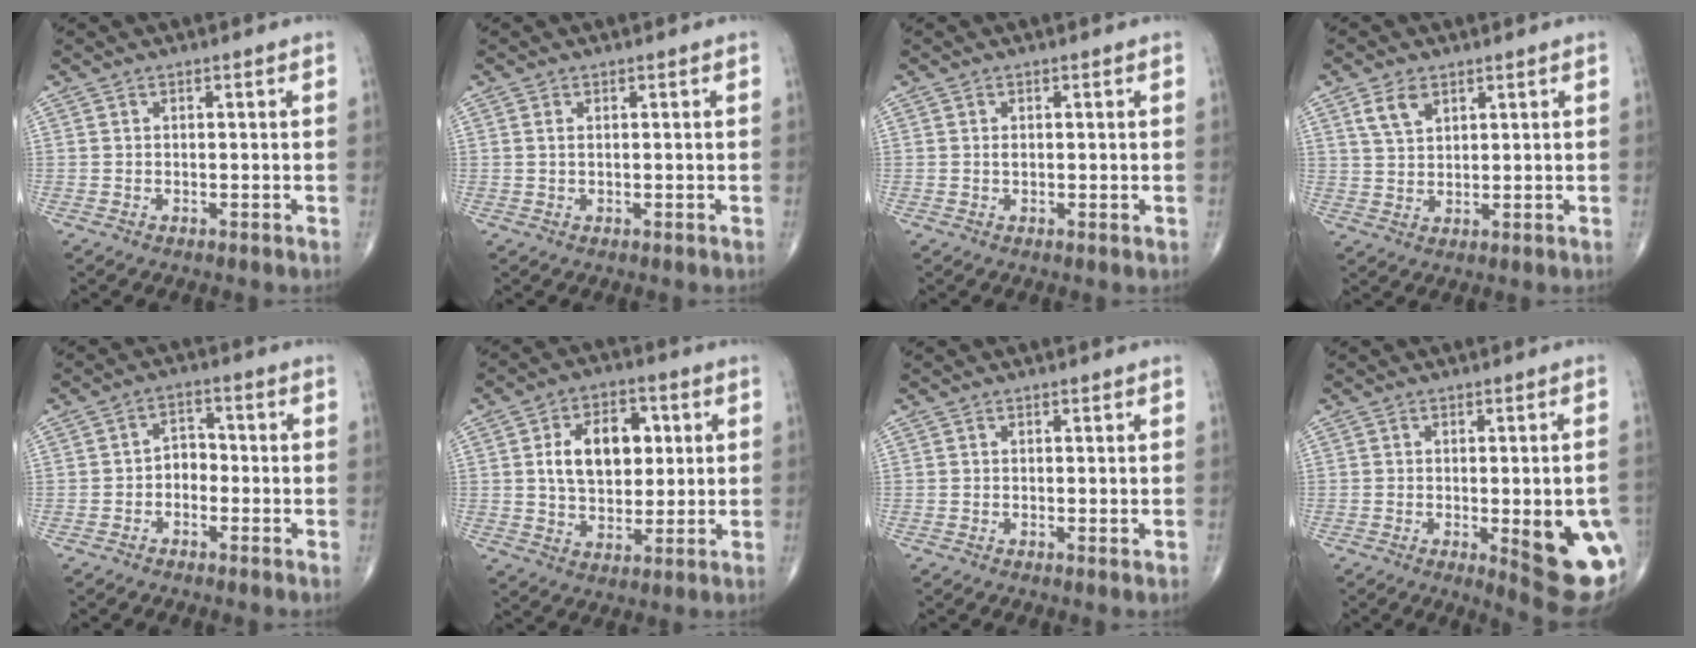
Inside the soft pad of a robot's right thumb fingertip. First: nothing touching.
{"total": 0.7, "force": [0.2, 0.3, 0.6], "torque": [-0.016, 0.005, 0.007]}
{"total": 1.1, "force": [0.1, 0.5, 1.0], "torque": [-0.018, -0.002, 0.001]}
{"total": 4.8, "force": [2.6, 2.8, 2.9], "torque": [-0.046, -0.010, 0.054]}
{"total": 3.7, "force": [-1.4, 2.7, 2.0], "torque": [-0.012, 0.024, -0.035]}
{"total": 12.9, "force": [2.5, 8.3, 9.5], "torque": [-0.123, 0.004, 0.042]}
{"total": 0.8, "force": [-0.2, 0.1, 0.8], "torque": [-0.017, -0.004, -0.002]}
{"total": 15.4, "force": [-3.4, 4.7, 14.3], "torque": [-0.140, -0.007, -0.022]}